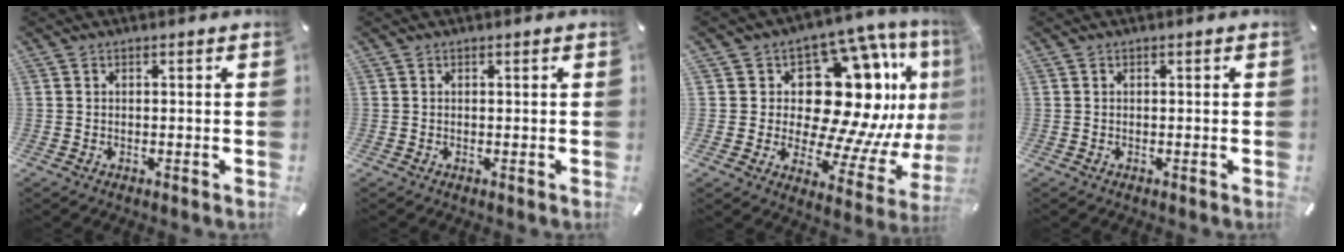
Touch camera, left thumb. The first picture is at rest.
{"total": 0.0}
{"total": 20.5, "force": [5.9, 13.5, 14.3], "torque": [-0.199, -0.079, 0.119]}
{"total": 0.0}